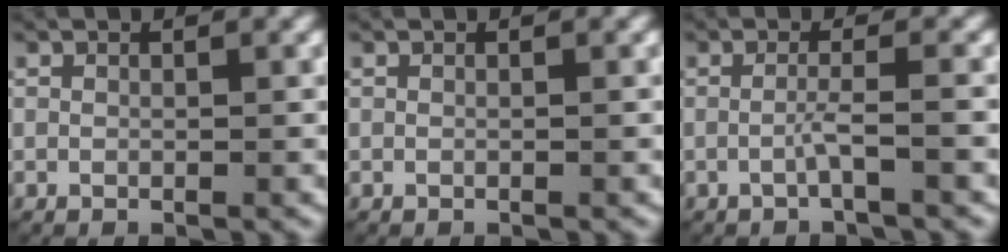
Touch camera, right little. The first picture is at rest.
{"total": 0.0}
{"total": 1.7, "force": [-1.0, -0.8, 1.1], "torque": [-0.025, 0.001, -0.019]}